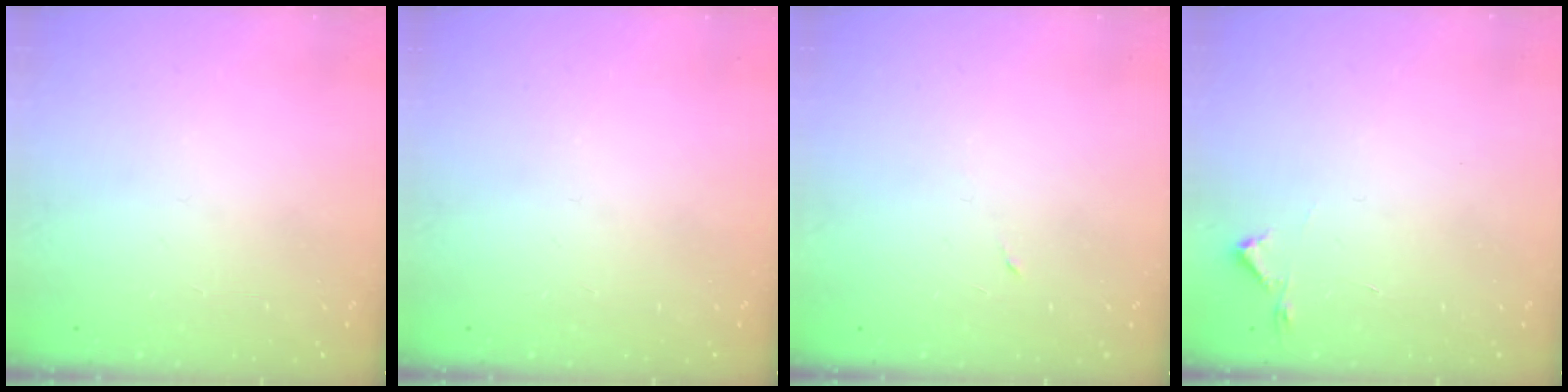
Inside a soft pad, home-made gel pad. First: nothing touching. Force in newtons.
{"total": 0.0}
{"total": 3.1, "press": 2.9, "slide": 1.1}
{"total": 2.7, "press": 2.6, "slide": 0.4}